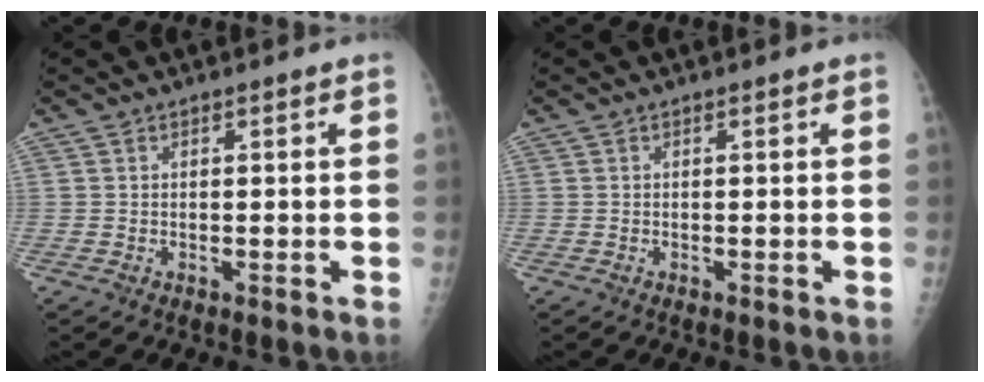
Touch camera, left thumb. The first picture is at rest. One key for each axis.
{"total": 0.0}